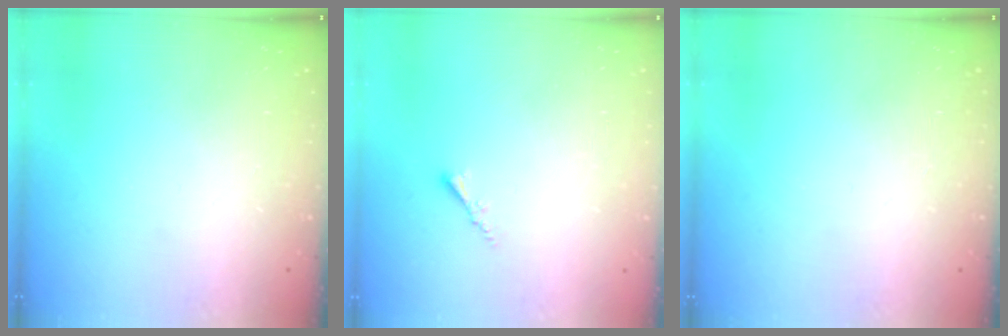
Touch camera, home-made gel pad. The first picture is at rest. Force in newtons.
{"total": 1.8, "press": 1.7, "slide": 0.5}
{"total": 0.0}